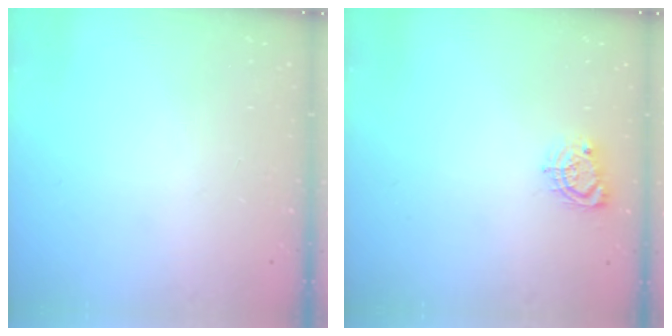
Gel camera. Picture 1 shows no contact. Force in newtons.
{"total": 6.0, "press": 6.0, "slide": 0.4}